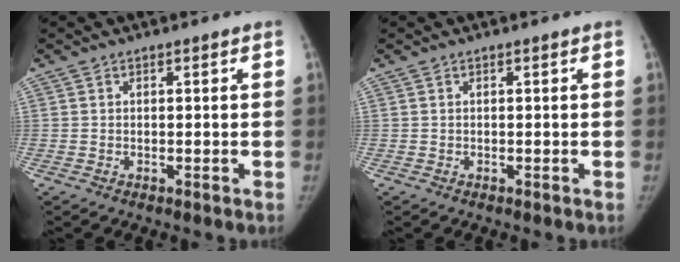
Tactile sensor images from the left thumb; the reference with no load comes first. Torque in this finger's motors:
{"motor_torque": [-0.16, -0.15, 0.19, -0.17, 0.00]}